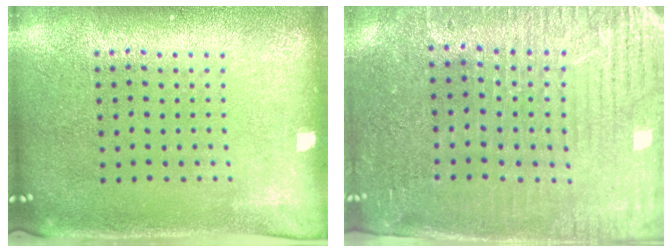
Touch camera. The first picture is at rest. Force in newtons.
{"total": 3.7, "press": 3.4, "slide": 1.5}